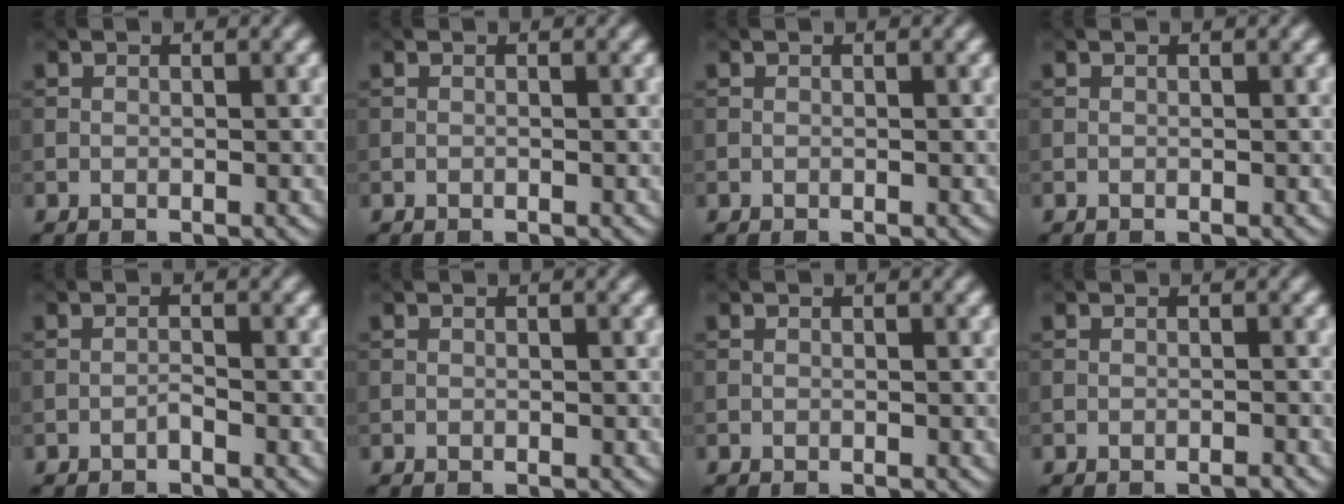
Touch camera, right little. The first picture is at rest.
{"total": 0.0}
{"total": 0.0}
{"total": 0.0}
{"total": 0.7, "force": [-0.5, 0.1, 0.4], "torque": [-0.008, 0.004, -0.012]}
{"total": 0.0}
{"total": 0.0}
{"total": 0.6, "force": [-0.5, 0.0, 0.3], "torque": [-0.003, 0.002, -0.009]}